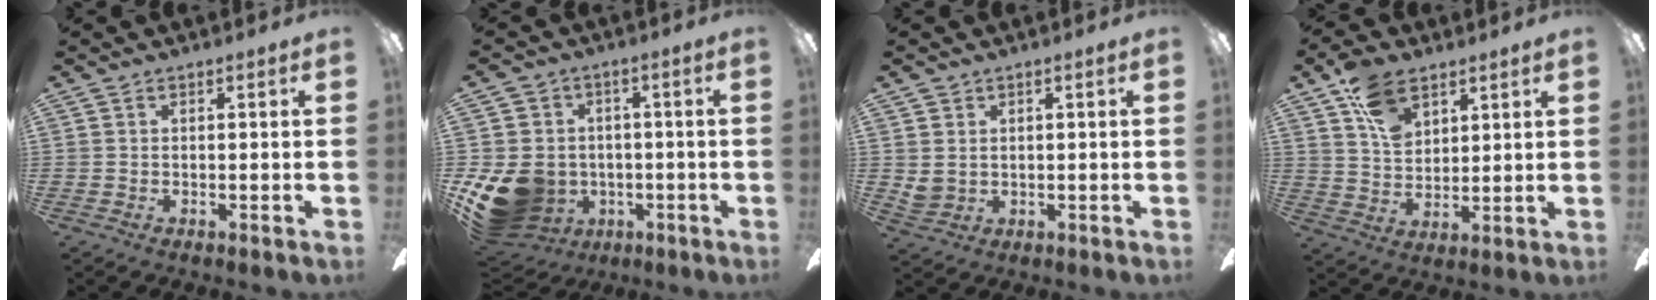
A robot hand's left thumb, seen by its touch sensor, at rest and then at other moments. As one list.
[{"total": 15.0, "force": [-4.0, 12.6, 7.1], "torque": [-0.173, 0.014, -0.064]}, {"total": 3.0, "force": [1.2, 2.7, 0.7], "torque": [-0.018, -0.001, 0.024]}, {"total": 11.1, "force": [6.6, 6.9, 5.8], "torque": [-0.101, -0.017, 0.125]}]